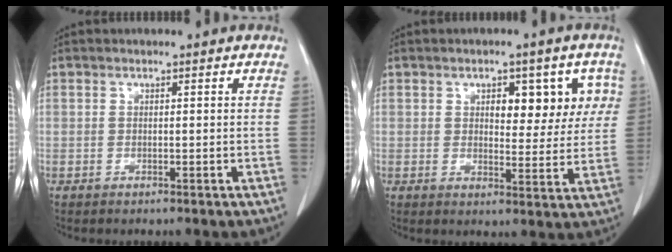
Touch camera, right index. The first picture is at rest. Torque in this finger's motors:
{"motor_torque": [0.19, 0.15, 0.15, 0.06]}